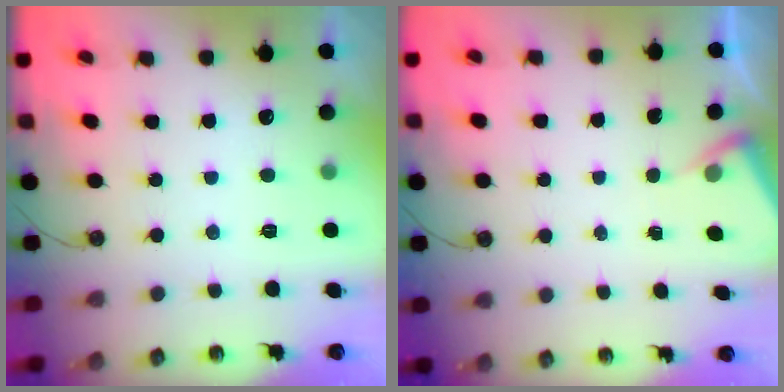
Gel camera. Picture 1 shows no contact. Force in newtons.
{"total": 3.0, "press": 3.0, "slide": 0.5}